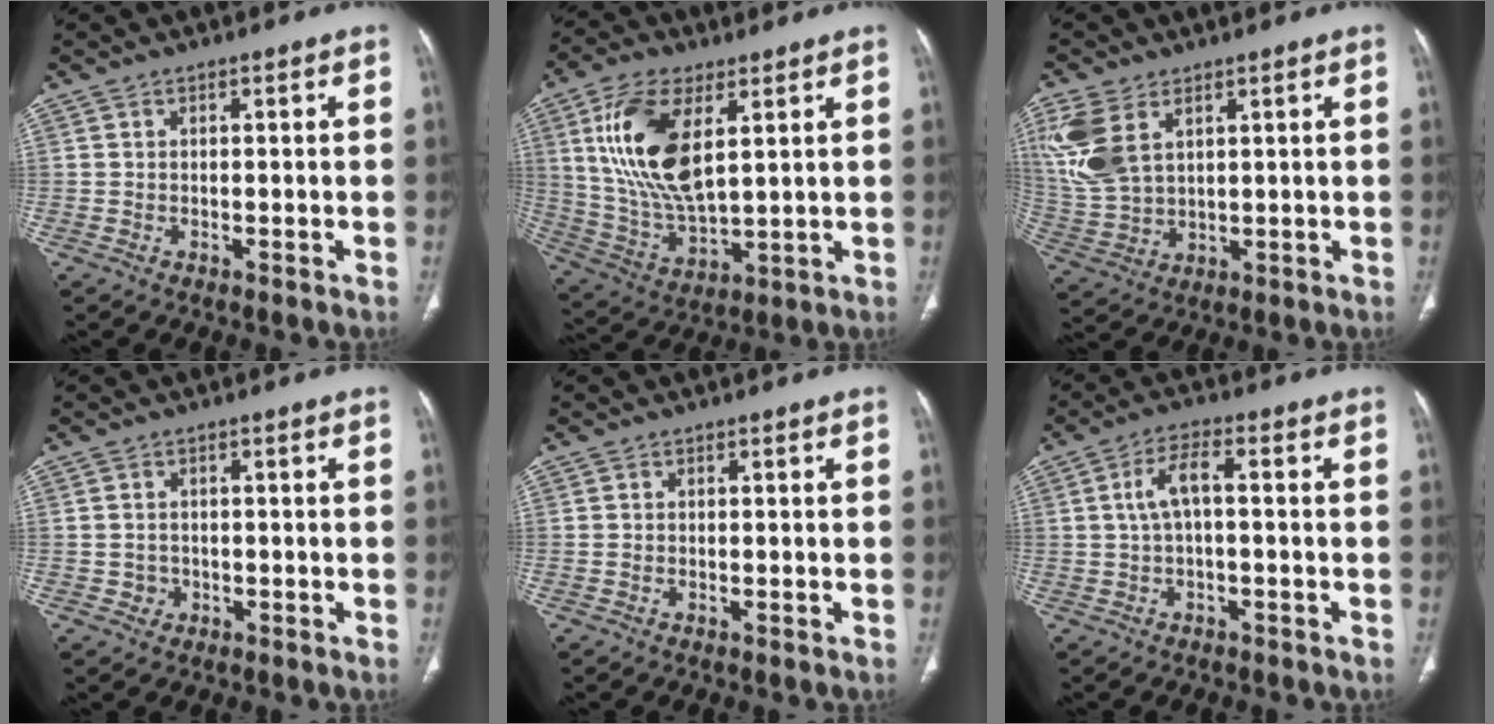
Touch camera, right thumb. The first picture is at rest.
{"total": 17.2, "force": [5.5, 8.0, 14.2], "torque": [-0.279, -0.021, 0.115]}
{"total": 12.2, "force": [5.1, 7.2, 8.5], "torque": [-0.200, -0.007, 0.119]}
{"total": 1.9, "force": [-0.6, 1.8, 0.3], "torque": [0.001, 0.007, -0.006]}
{"total": 0.0}
{"total": 5.0, "force": [0.2, 1.9, 4.6], "torque": [-0.099, 0.020, 0.000]}